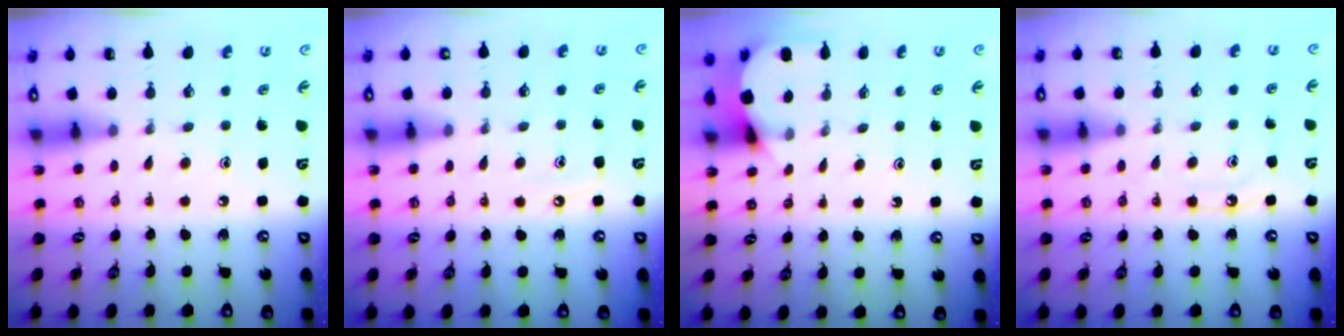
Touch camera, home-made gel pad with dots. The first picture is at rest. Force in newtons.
{"total": 5.2, "press": 5.2, "slide": 0.7}
{"total": 4.9, "press": 4.9, "slide": 0.4}
{"total": 6.9, "press": 6.8, "slide": 0.7}